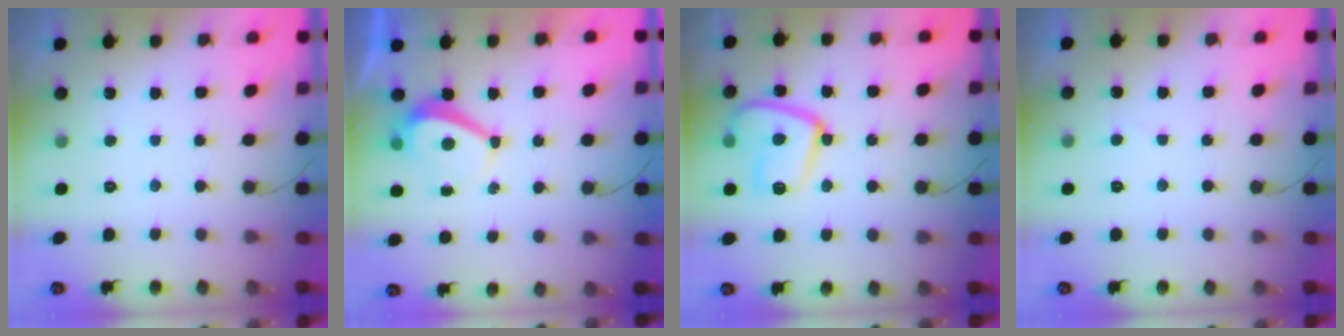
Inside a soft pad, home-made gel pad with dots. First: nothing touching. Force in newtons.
{"total": 3.9, "press": 3.8, "slide": 0.8}
{"total": 16.0, "press": 15.9, "slide": 1.4}
{"total": 3.0, "press": 3.0, "slide": 0.3}